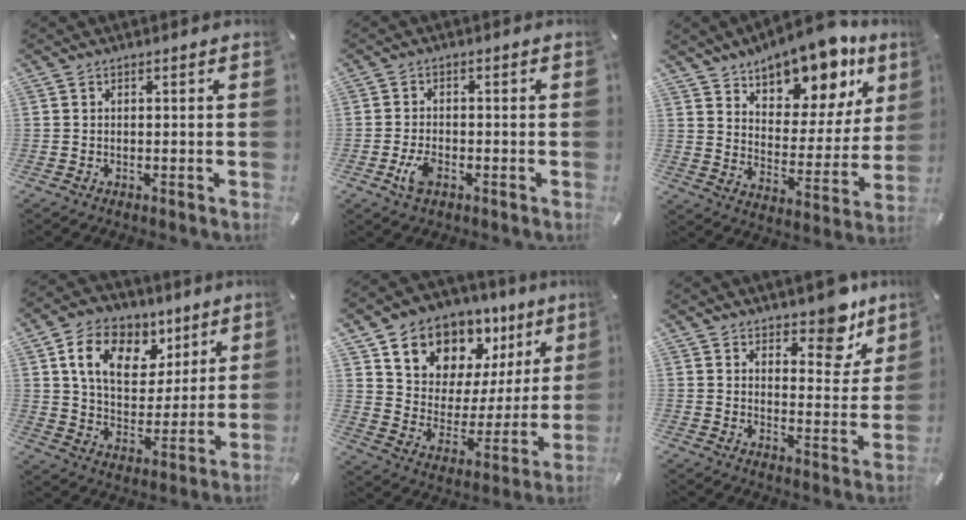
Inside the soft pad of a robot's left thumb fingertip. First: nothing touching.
{"total": 4.5, "force": [-1.8, 2.6, 3.2], "torque": [-0.079, 0.000, -0.037]}
{"total": 15.7, "force": [13.1, 6.9, 5.0], "torque": [-0.071, -0.111, 0.229]}
{"total": 13.8, "force": [7.4, 9.7, 6.4], "torque": [-0.119, -0.026, 0.138]}
{"total": 10.9, "force": [8.4, 6.9, -0.1], "torque": [-0.008, -0.099, 0.151]}
{"total": 10.0, "force": [7.8, 4.8, 4.1], "torque": [-0.031, -0.065, 0.131]}